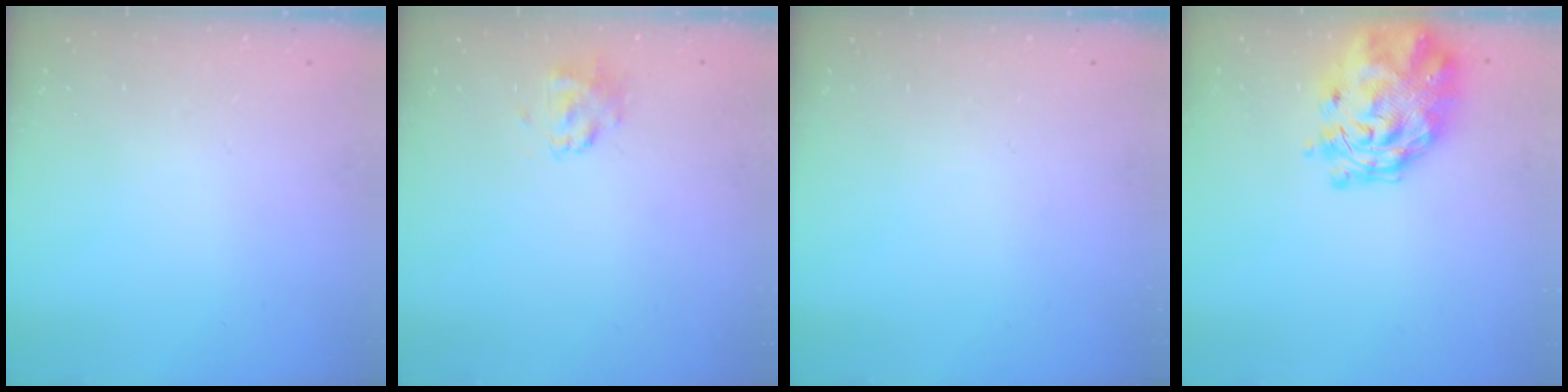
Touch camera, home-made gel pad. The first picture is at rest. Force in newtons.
{"total": 1.5, "press": 1.3, "slide": 0.6}
{"total": 0.0}
{"total": 9.7, "press": 9.0, "slide": 3.6}